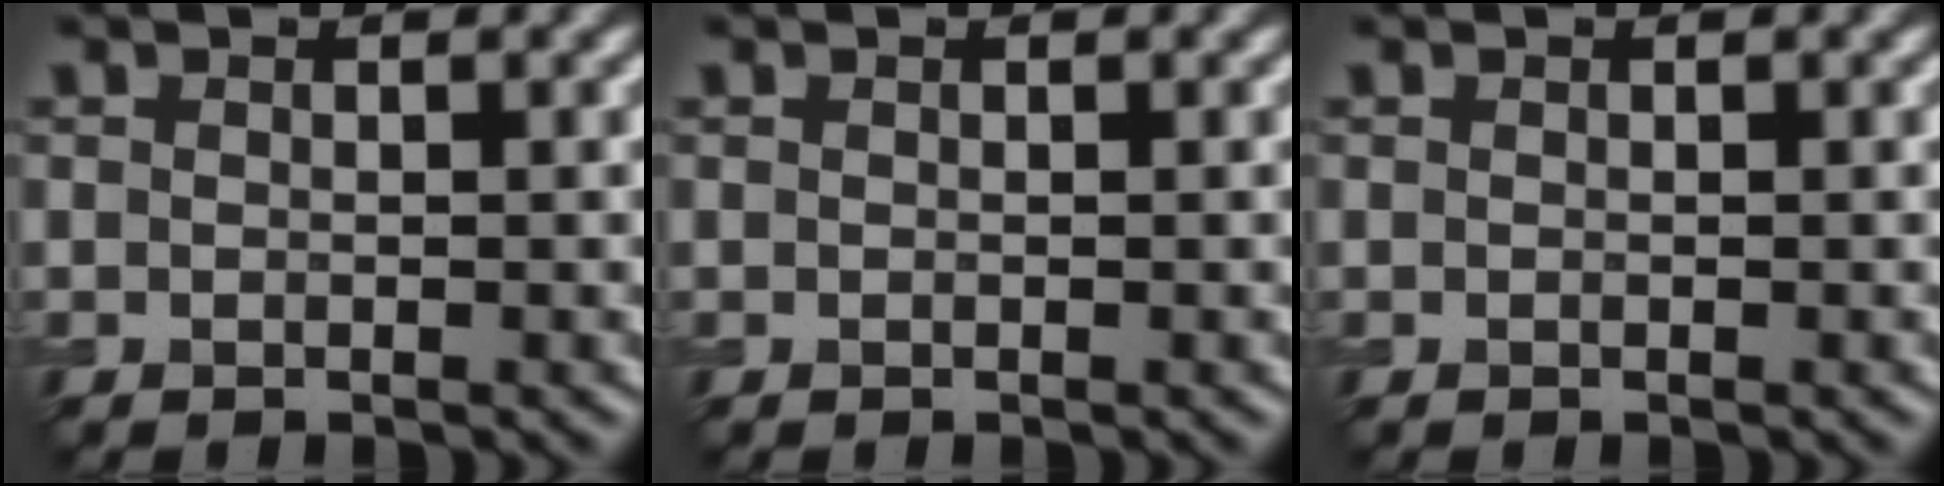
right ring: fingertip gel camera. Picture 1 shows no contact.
{"total": 0.0}
{"total": 0.0}